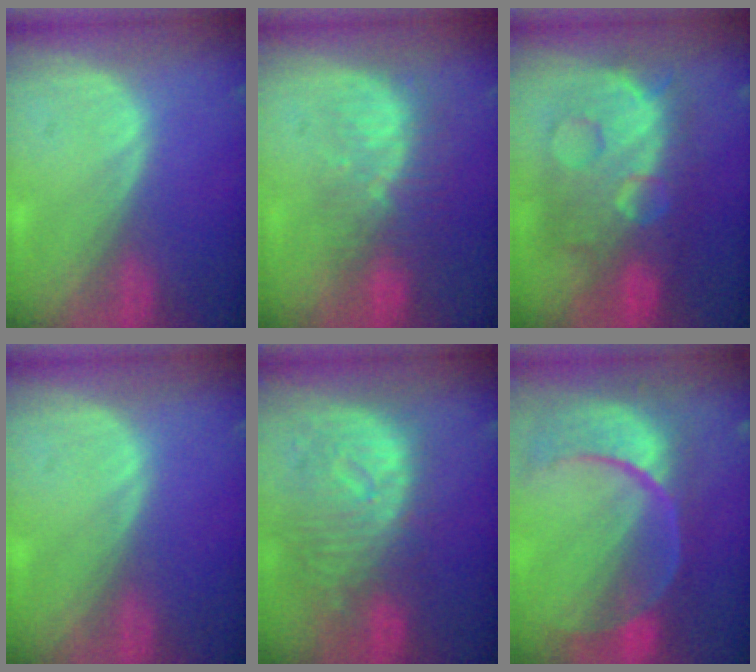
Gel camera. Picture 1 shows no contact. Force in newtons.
{"total": 8.1, "press": 7.2, "slide": 3.8}
{"total": 12.2, "press": 12.1, "slide": 1.3}
{"total": 0.0}
{"total": 10.7, "press": 9.4, "slide": 4.9}
{"total": 12.4, "press": 9.9, "slide": 7.4}